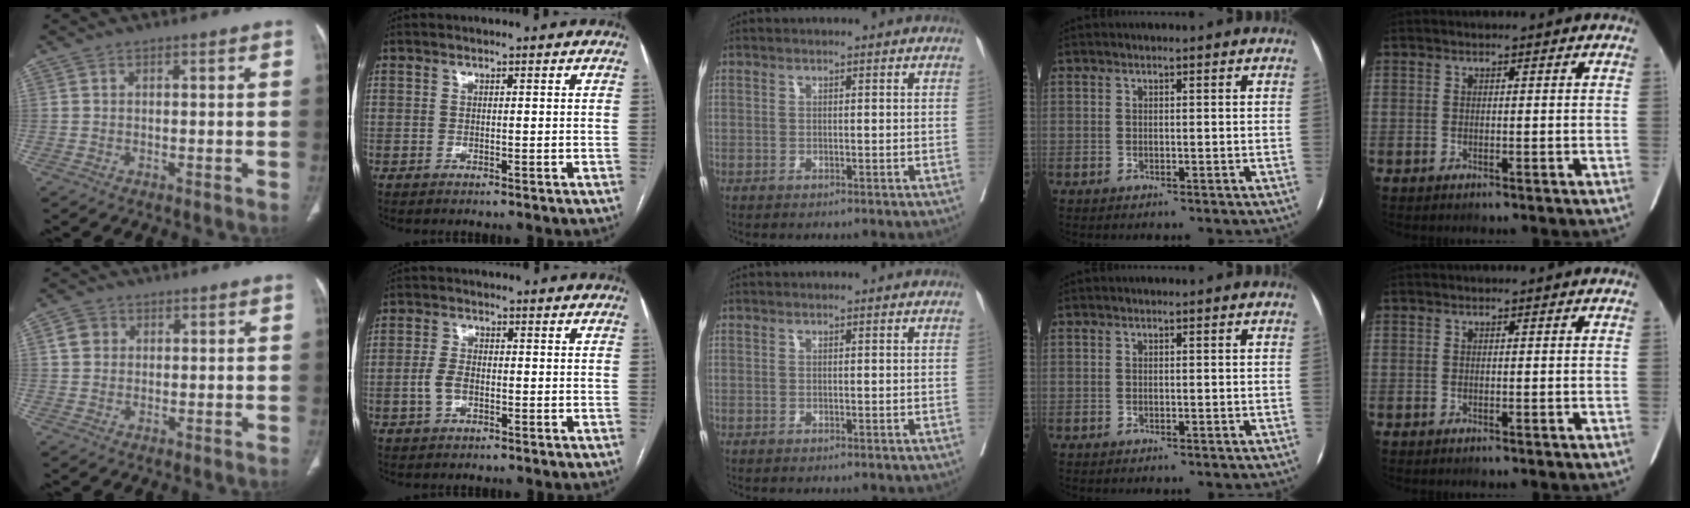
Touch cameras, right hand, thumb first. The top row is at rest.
{"thumb": {"total": 3.4, "force": [0.9, 3.0, 1.3], "torque": [-0.008, 0.004, 0.014]}, "index": {"total": 3.5, "force": [-0.9, 2.0, 2.8], "torque": [-0.064, 0.008, -0.016]}}